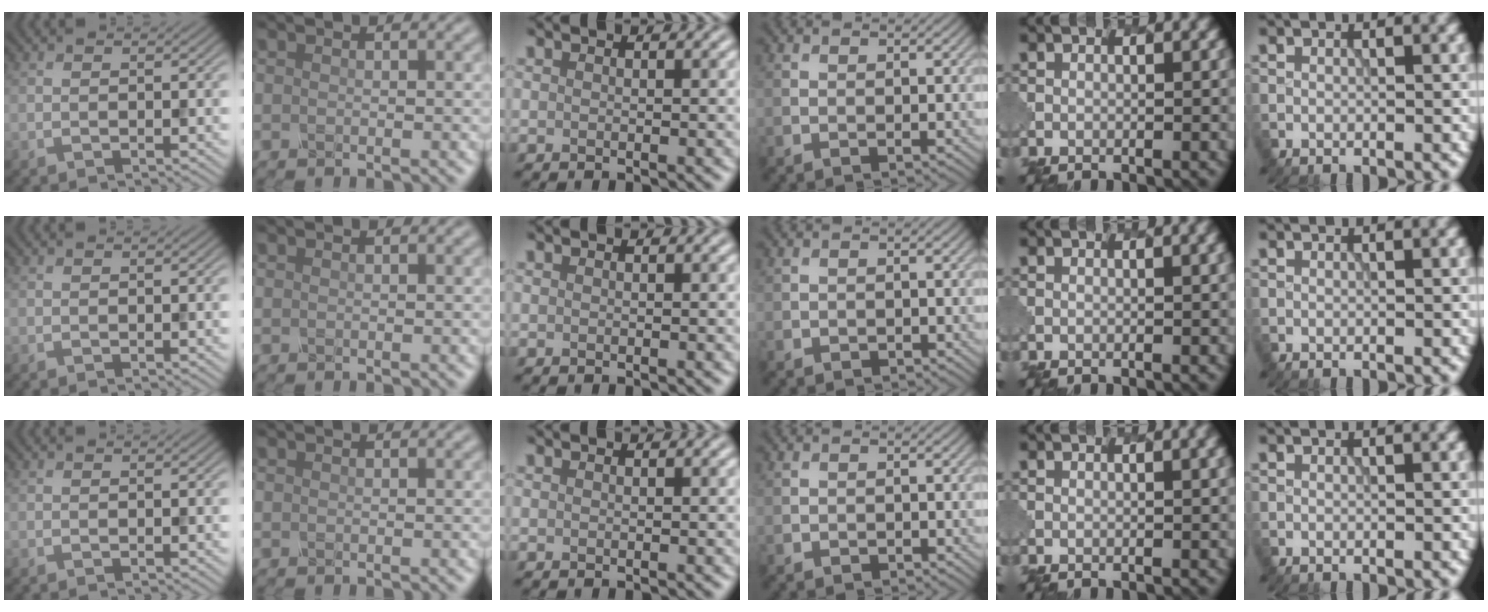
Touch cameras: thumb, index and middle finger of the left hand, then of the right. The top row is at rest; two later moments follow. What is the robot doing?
{"motion": "unscrew", "object": "spray bottle"}